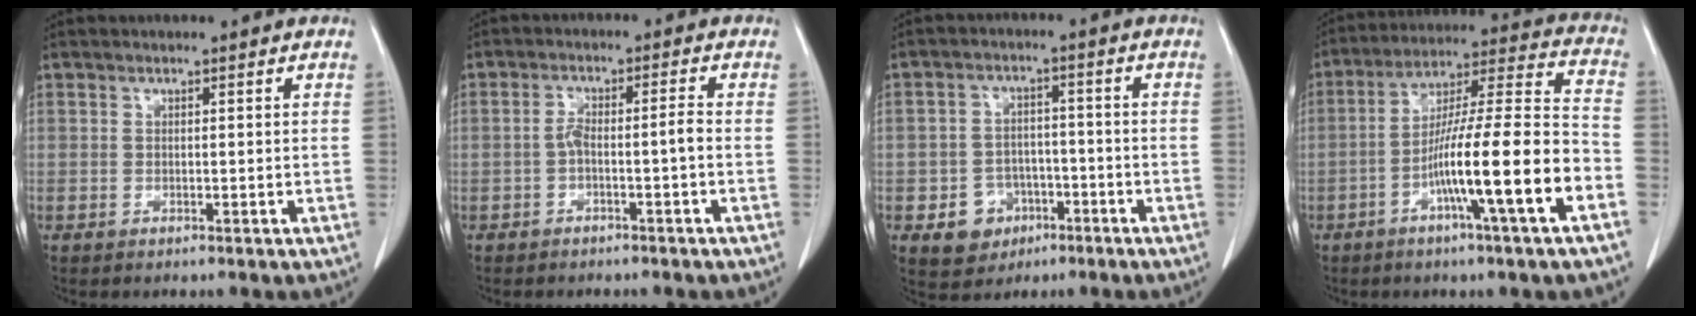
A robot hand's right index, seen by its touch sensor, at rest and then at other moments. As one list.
[{"total": 3.3, "force": [-1.3, 0.2, 3.0], "torque": [-0.056, 0.016, -0.021]}, {"total": 6.3, "force": [-2.8, 5.3, 1.9], "torque": [-0.030, 0.011, -0.031]}, {"total": 17.0, "force": [-6.5, -0.3, 15.7], "torque": [-0.264, 0.003, -0.110]}]